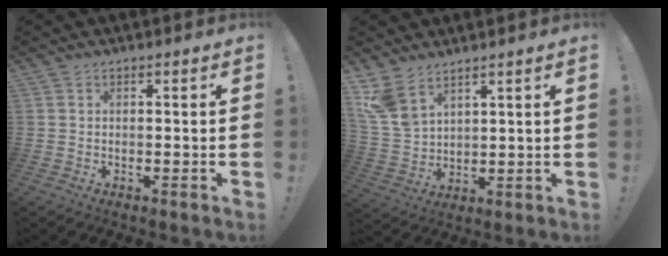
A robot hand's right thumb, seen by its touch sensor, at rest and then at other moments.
{"total": 9.1, "force": [6.6, 4.3, 4.4], "torque": [-0.092, -0.031, 0.135]}